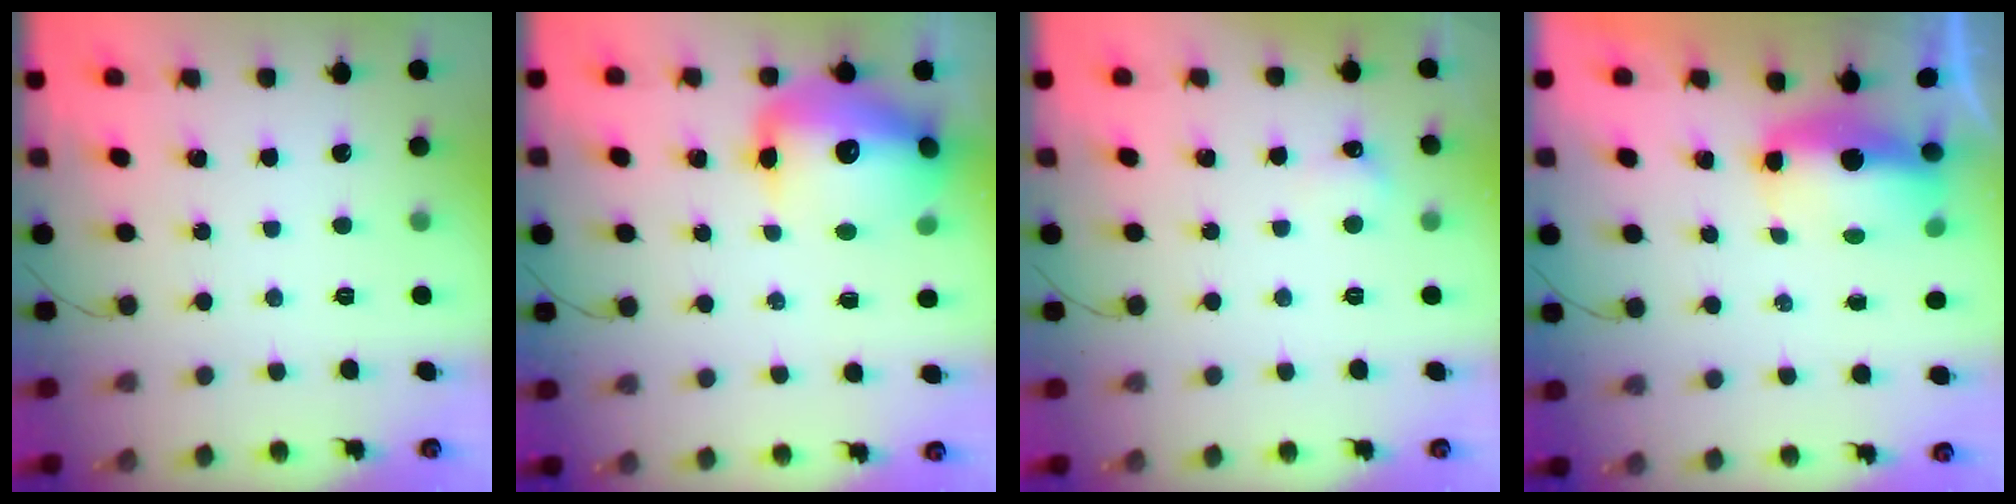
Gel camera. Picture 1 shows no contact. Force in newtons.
{"total": 17.3, "press": 16.8, "slide": 3.9}
{"total": 4.2, "press": 4.1, "slide": 1.2}
{"total": 8.7, "press": 7.0, "slide": 5.1}